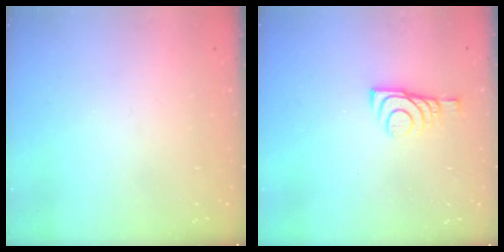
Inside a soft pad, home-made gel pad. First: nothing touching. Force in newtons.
{"total": 6.4, "press": 6.4, "slide": 0.8}